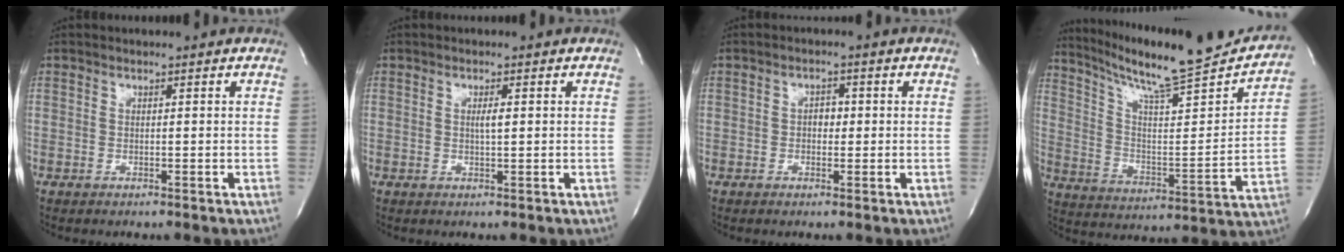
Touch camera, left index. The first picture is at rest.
{"total": 1.5, "force": [0.2, 0.2, 1.5], "torque": [-0.028, 0.001, 0.002]}
{"total": 2.0, "force": [-0.1, 1.3, 1.4], "torque": [-0.020, 0.005, -0.004]}
{"total": 22.6, "force": [20.4, 0.8, 9.7], "torque": [-0.162, -0.039, 0.303]}